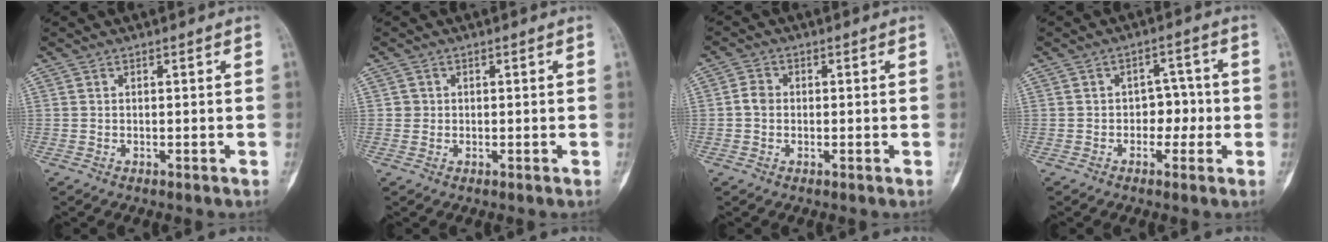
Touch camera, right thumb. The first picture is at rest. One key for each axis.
{"total": 1.2, "fx": 0.1, "fy": 1.2, "fz": 0.1, "tx": 0.007, "ty": 0.004, "tz": 0.000}
{"total": 2.5, "fx": -0.2, "fy": 2.1, "fz": 1.4, "tx": -0.020, "ty": 0.007, "tz": -0.009}
{"total": 4.9, "fx": -0.8, "fy": 3.6, "fz": 3.1, "tx": -0.010, "ty": 0.016, "tz": -0.018}